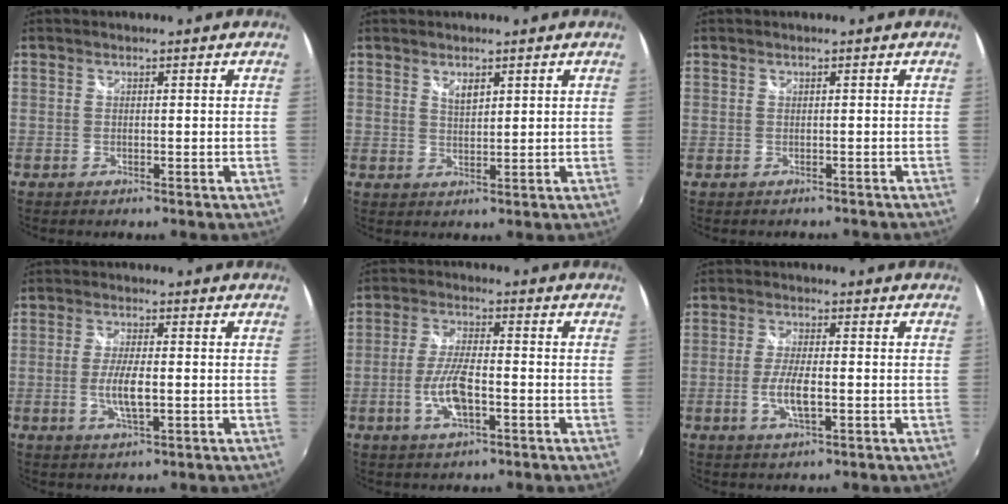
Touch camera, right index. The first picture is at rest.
{"total": 2.6, "force": [1.6, 1.2, 1.6], "torque": [-0.026, -0.002, 0.028]}
{"total": 1.1, "force": [-0.7, 0.8, 0.0], "torque": [-0.002, -0.001, -0.007]}
{"total": 5.8, "force": [-1.1, 1.4, 5.5], "torque": [-0.109, -0.007, -0.020]}
{"total": 8.0, "force": [-2.6, 2.6, 7.1], "torque": [-0.147, -0.002, -0.051]}
{"total": 6.0, "force": [-1.6, 1.6, 5.5], "torque": [-0.113, -0.006, -0.029]}